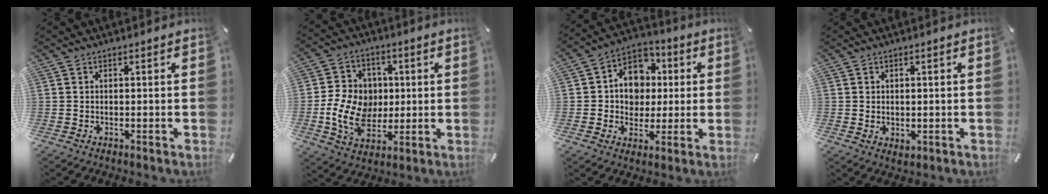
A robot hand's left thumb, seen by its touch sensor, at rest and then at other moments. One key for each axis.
{"total": 13.0, "fx": -0.7, "fy": 10.7, "fz": 7.4, "tx": -0.157, "ty": 0.010, "tz": -0.011}
{"total": 10.4, "fx": 0.4, "fy": 9.5, "fz": 4.2, "tx": -0.068, "ty": 0.006, "tz": 0.011}
{"total": 1.1, "fx": 0.0, "fy": 1.0, "fz": 0.5, "tx": -0.010, "ty": 0.005, "tz": -0.001}